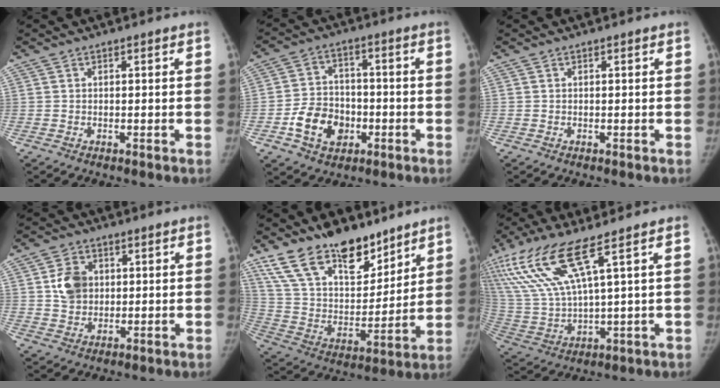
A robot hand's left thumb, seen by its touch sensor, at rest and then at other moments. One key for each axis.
{"total": 10.7, "fx": -3.8, "fy": 8.1, "fz": 5.8, "tx": -0.075, "ty": 0.023, "tz": -0.067}
{"total": 0.0}
{"total": 6.8, "fx": 1.4, "fy": 5.5, "fz": 3.7, "tx": -0.045, "ty": -0.008, "tz": 0.027}
{"total": 21.7, "fx": 15.6, "fy": 10.3, "fz": 11.1, "tx": -0.153, "ty": -0.074, "tz": 0.281}
{"total": 15.9, "fx": 8.5, "fy": 3.1, "fz": 13.1, "tx": -0.308, "ty": -0.029, "tz": 0.180}